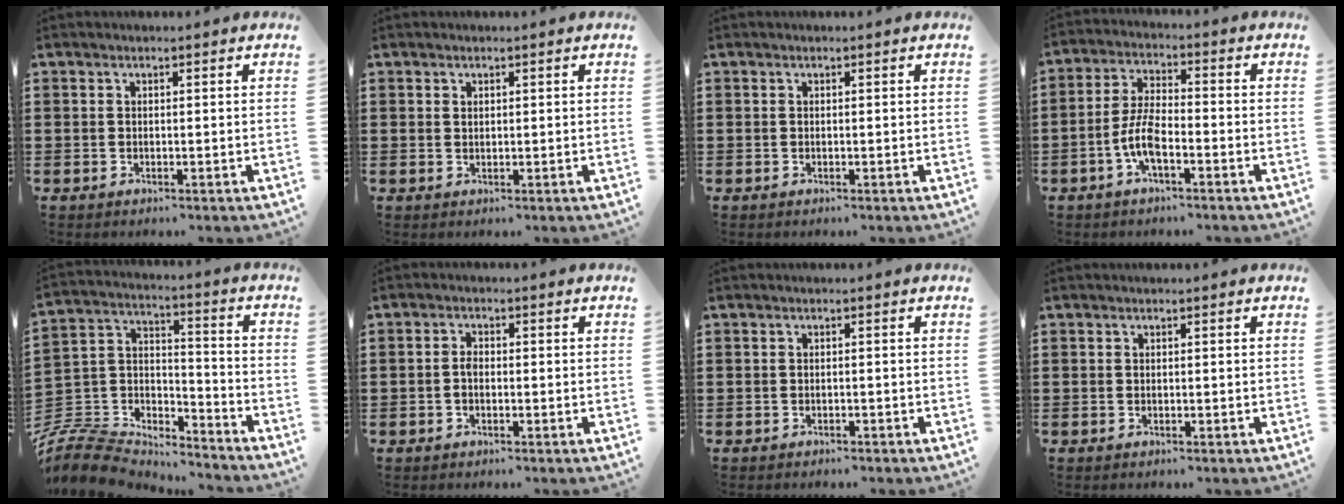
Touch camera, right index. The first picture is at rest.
{"total": 0.6, "force": [0.4, 0.4, 0.2], "torque": [-0.006, 0.001, 0.008]}
{"total": 0.0}
{"total": 6.3, "force": [-2.8, 2.0, 5.3], "torque": [-0.131, -0.006, -0.061]}
{"total": 8.8, "force": [-8.0, 3.0, 2.0], "torque": [-0.070, -0.001, -0.164]}
{"total": 1.8, "force": [-0.5, 0.8, 1.5], "torque": [-0.037, -0.004, -0.010]}
{"total": 0.6, "force": [-0.6, 0.1, 0.2], "torque": [-0.006, -0.002, -0.012]}
{"total": 0.0}